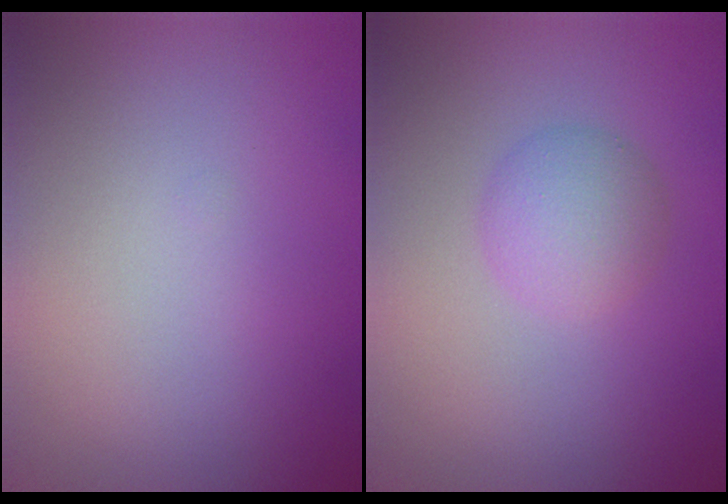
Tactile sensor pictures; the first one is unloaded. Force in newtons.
{"total": 2.9, "press": 2.9, "slide": 0.1}